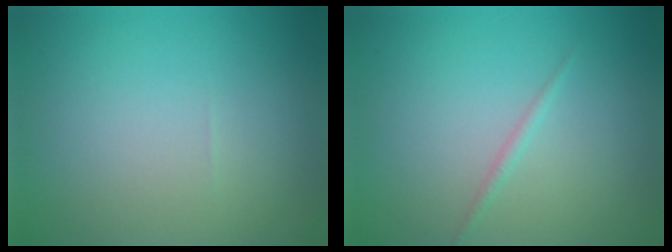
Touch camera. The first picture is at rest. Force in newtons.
{"total": 0.7, "press": 0.7, "slide": 0.1}